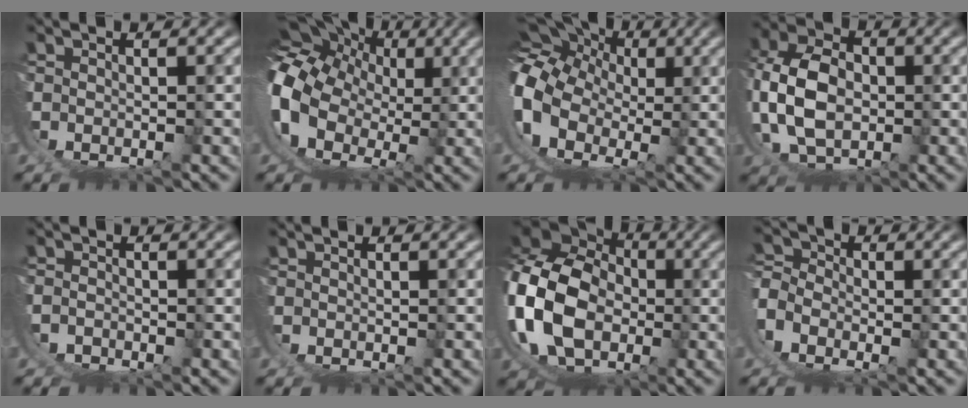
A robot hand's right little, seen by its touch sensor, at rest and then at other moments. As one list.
[{"total": 18.4, "force": [3.3, 15.2, 9.7], "torque": [-0.235, -0.034, 0.046]}, {"total": 15.0, "force": [2.8, 12.4, 8.0], "torque": [-0.189, -0.028, 0.036]}, {"total": 8.9, "force": [3.7, 5.4, 6.0], "torque": [-0.134, -0.009, 0.069]}, {"total": 2.7, "force": [-0.4, 2.5, 0.8], "torque": [-0.041, -0.015, -0.005]}, {"total": 0.0}, {"total": 14.6, "force": [2.7, 11.4, 8.7], "torque": [-0.223, -0.033, 0.054]}, {"total": 6.9, "force": [2.0, 5.7, 3.4], "torque": [-0.094, -0.012, 0.025]}]